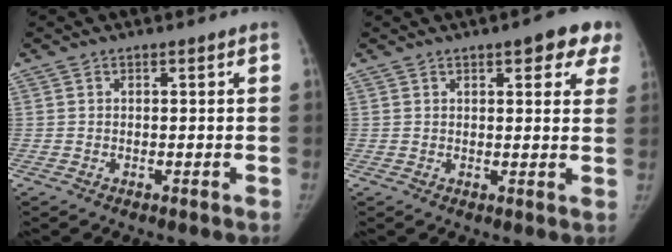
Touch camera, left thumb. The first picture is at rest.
{"total": 8.3, "force": [4.7, 2.9, 6.2], "torque": [-0.038, -0.011, 0.050]}